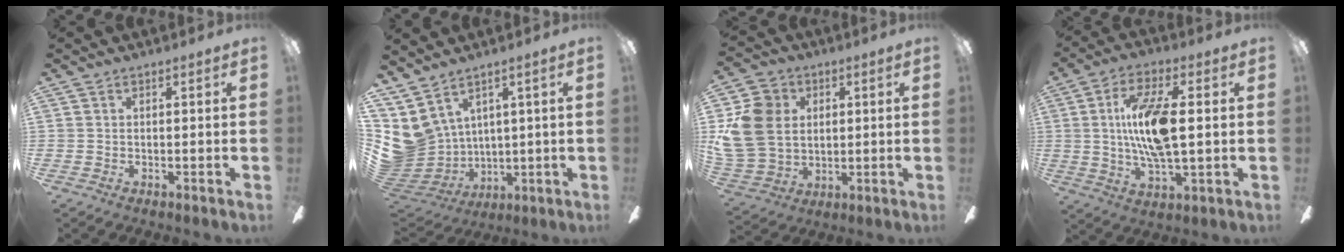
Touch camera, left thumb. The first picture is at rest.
{"total": 9.4, "force": [4.8, 7.5, 3.2], "torque": [-0.120, -0.043, 0.102]}
{"total": 15.0, "force": [2.9, 12.7, 7.3], "torque": [-0.188, 0.012, 0.059]}
{"total": 14.3, "force": [1.6, 5.4, 13.1], "torque": [-0.264, 0.002, 0.024]}